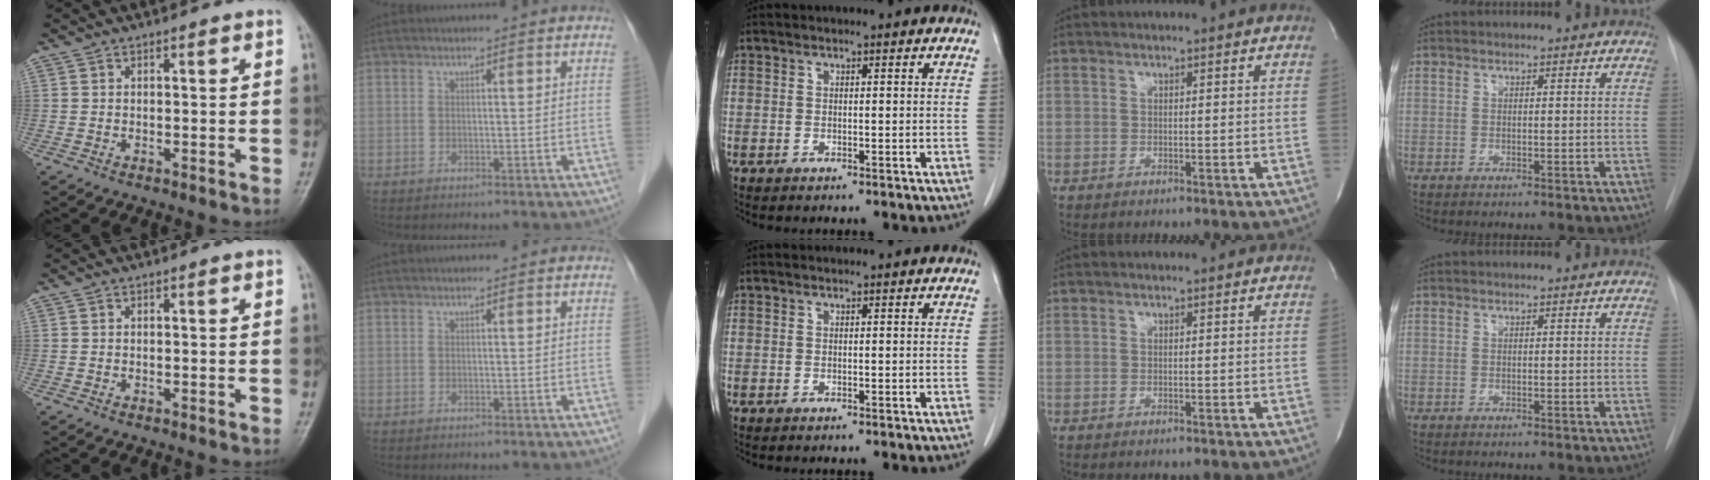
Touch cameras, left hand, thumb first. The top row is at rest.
{}